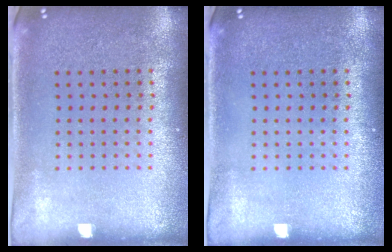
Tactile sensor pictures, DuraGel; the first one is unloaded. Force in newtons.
{"total": 0.0}